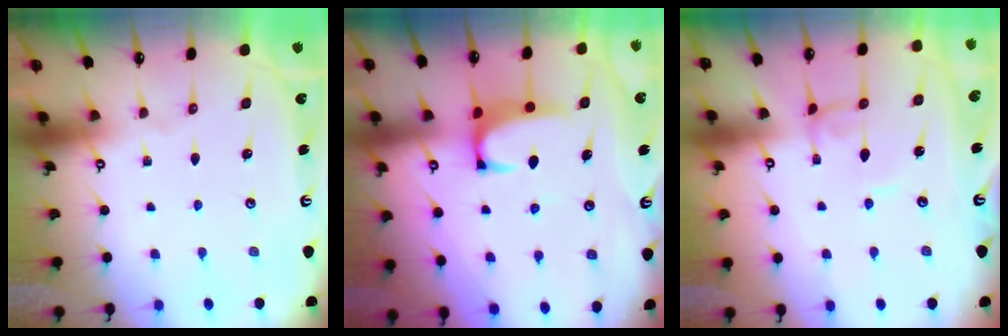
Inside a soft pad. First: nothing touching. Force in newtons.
{"total": 2.0, "press": 1.9, "slide": 0.7}
{"total": 1.0, "press": 1.0, "slide": 0.3}